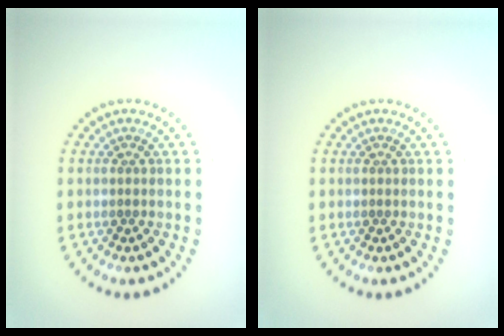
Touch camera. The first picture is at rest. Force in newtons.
{"total": 0.0}